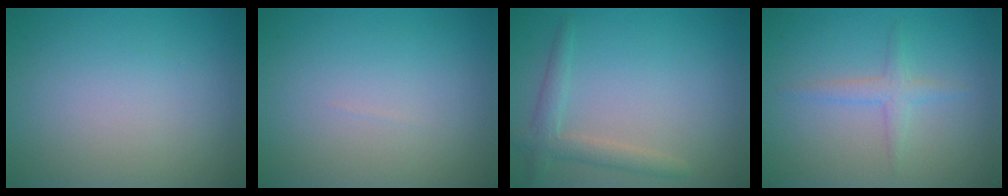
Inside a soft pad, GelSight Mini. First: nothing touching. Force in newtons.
{"total": 0.0}
{"total": 2.4, "press": 2.4, "slide": 0.2}
{"total": 1.6, "press": 1.6, "slide": 0.1}